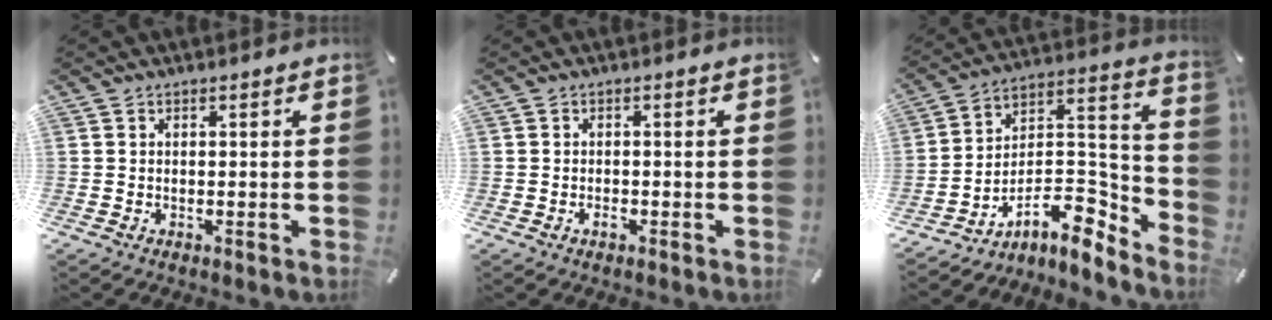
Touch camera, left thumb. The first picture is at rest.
{"total": 1.4, "force": [-0.7, 1.0, 0.7], "torque": [-0.014, 0.003, -0.014]}
{"total": 11.8, "force": [-5.9, 7.1, 7.3], "torque": [-0.103, -0.006, -0.098]}